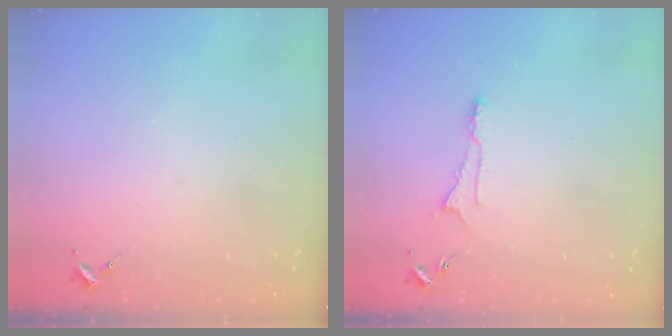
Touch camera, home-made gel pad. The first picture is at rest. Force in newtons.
{"total": 4.6, "press": 4.6, "slide": 0.6}